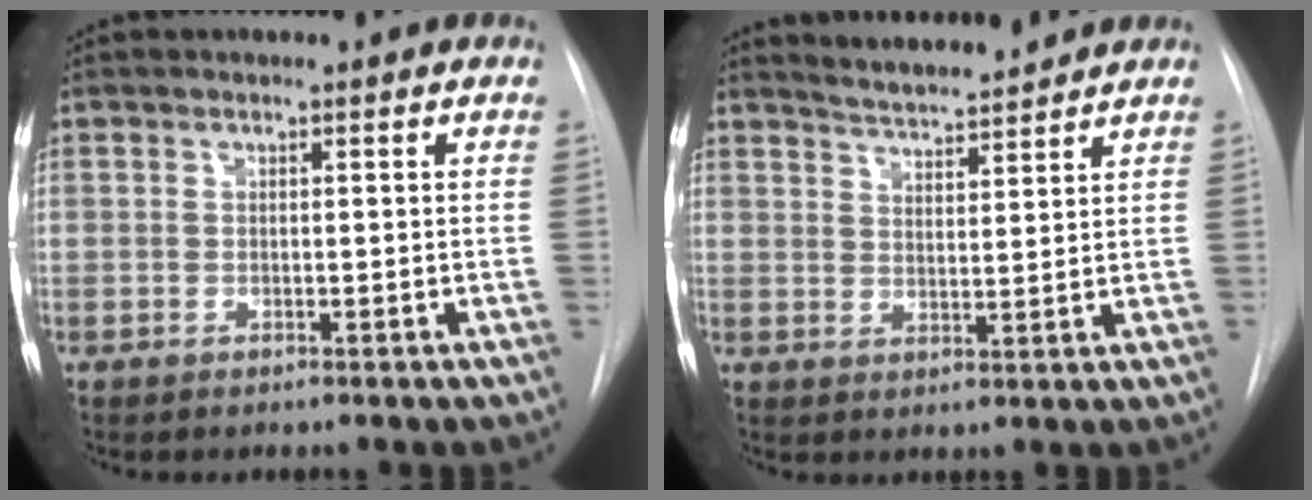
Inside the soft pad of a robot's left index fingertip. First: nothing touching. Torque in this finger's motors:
{"motor_torque": [-0.01, -0.18, -0.04, 0.01]}